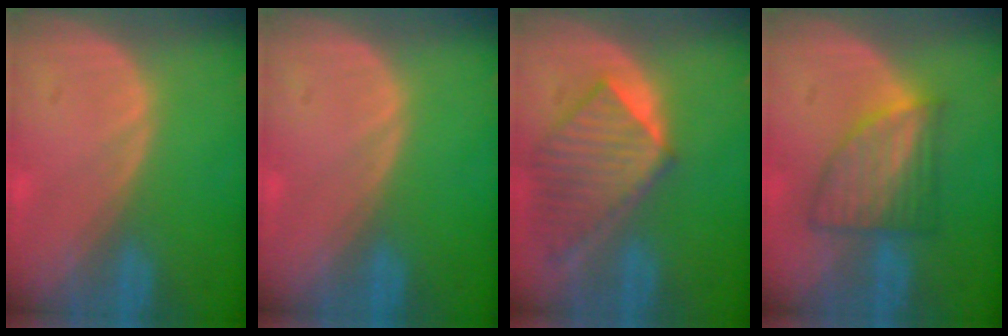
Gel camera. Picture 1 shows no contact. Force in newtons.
{"total": 0.0}
{"total": 8.9, "press": 7.9, "slide": 4.1}
{"total": 7.0, "press": 6.4, "slide": 2.8}